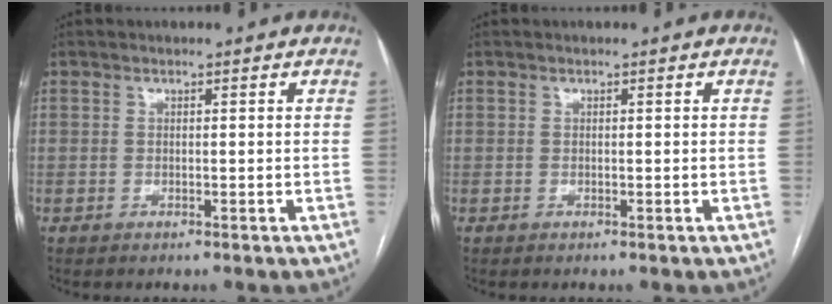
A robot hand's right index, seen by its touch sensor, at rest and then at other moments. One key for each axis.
{"total": 0.0}